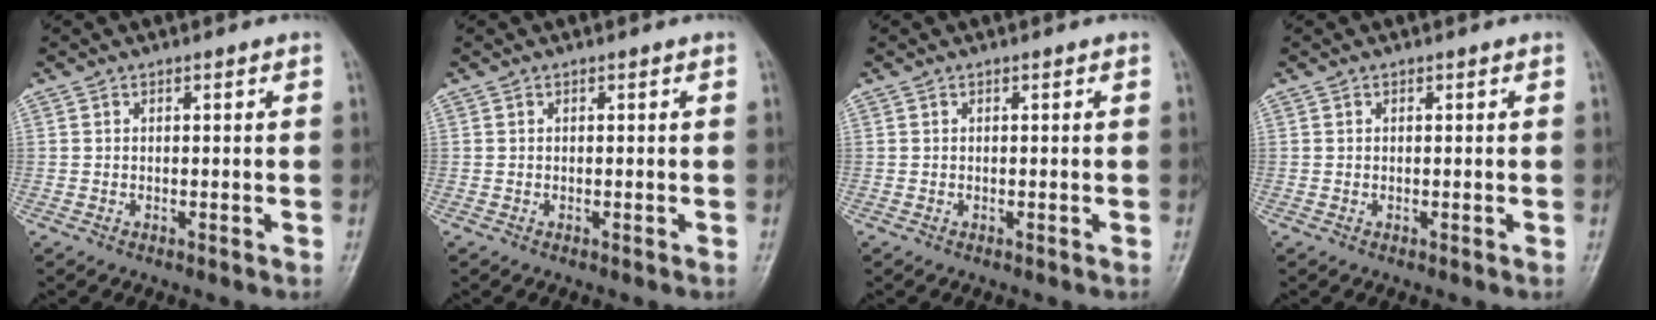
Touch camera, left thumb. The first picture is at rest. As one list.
[{"total": 0.0}, {"total": 0.0}, {"total": 0.0}]